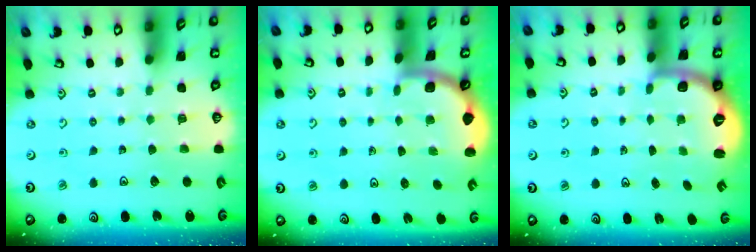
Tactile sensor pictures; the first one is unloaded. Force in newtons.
{"total": 1.8, "press": 1.8, "slide": 0.1}
{"total": 2.5, "press": 2.0, "slide": 1.6}